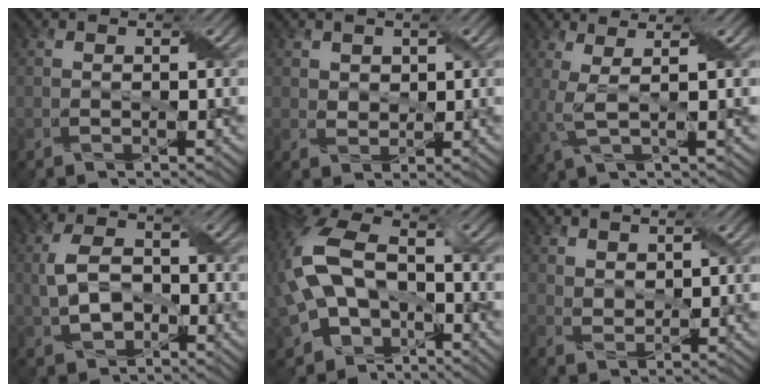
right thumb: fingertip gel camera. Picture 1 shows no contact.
{"total": 1.6, "force": [1.1, 1.2, 0.1], "torque": [-0.006, -0.003, 0.025]}
{"total": 3.7, "force": [1.0, 0.7, 3.5], "torque": [-0.084, 0.006, 0.020]}
{"total": 5.0, "force": [-0.8, 3.2, 3.8], "torque": [-0.090, 0.003, -0.014]}
{"total": 14.4, "force": [-1.9, 9.7, 10.4], "torque": [-0.271, -0.016, -0.029]}
{"total": 2.1, "force": [1.8, 1.0, 0.4], "torque": [-0.011, -0.002, 0.042]}